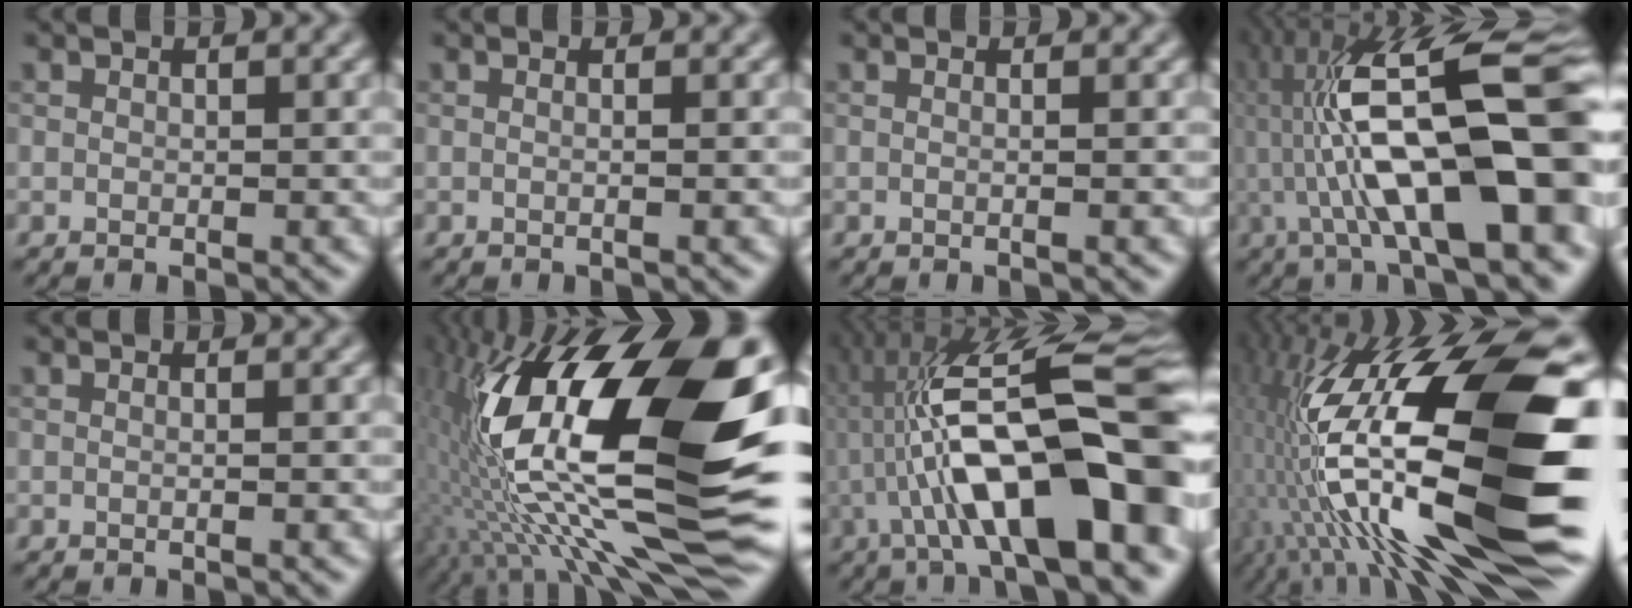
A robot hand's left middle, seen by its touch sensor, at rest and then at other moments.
{"total": 1.6, "force": [0.2, 0.7, 1.4], "torque": [-0.004, -0.008, -0.016]}
{"total": 1.3, "force": [0.1, 0.5, 1.2], "torque": [-0.006, -0.008, -0.012]}
{"total": 15.6, "force": [-1.6, 4.2, 14.9], "torque": [-0.242, 0.036, -0.028]}
{"total": 1.0, "force": [0.1, 0.4, 0.9], "torque": [-0.008, -0.005, -0.009]}
{"total": 20.8, "force": [0.8, 8.1, 19.2], "torque": [-0.348, 0.004, 0.002]}
{"total": 15.0, "force": [-3.2, 3.7, 14.2], "torque": [-0.226, 0.034, -0.046]}
{"total": 18.6, "force": [-1.6, 6.2, 17.5], "torque": [-0.320, -0.012, -0.027]}